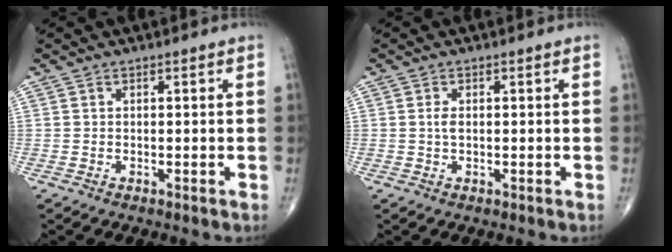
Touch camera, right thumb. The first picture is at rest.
{"total": 1.3, "force": [0.1, 0.6, 1.1], "torque": [-0.025, 0.000, 0.003]}